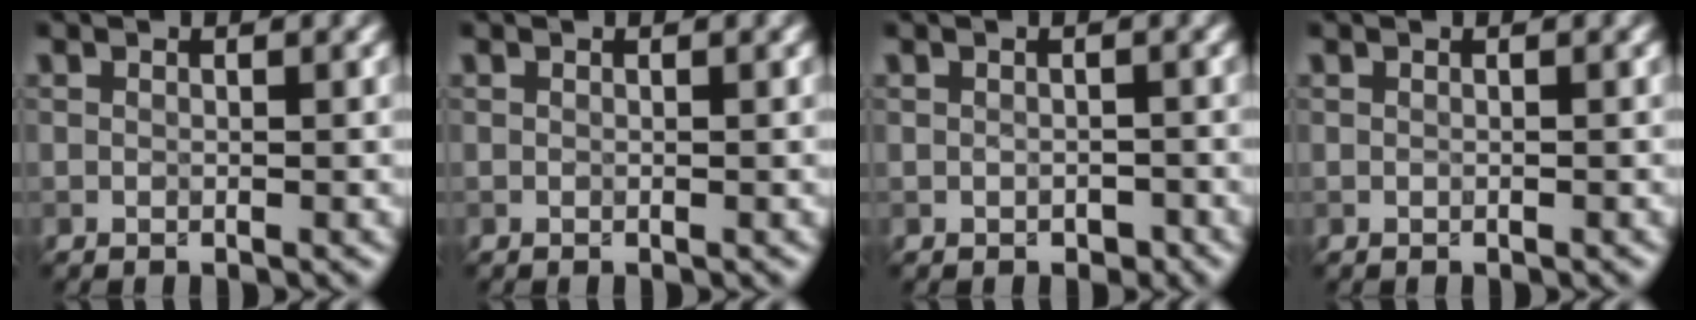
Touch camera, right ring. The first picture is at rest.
{"total": 0.0}
{"total": 1.0, "force": [-0.4, 0.8, 0.5], "torque": [-0.004, -0.003, -0.004]}
{"total": 0.0}